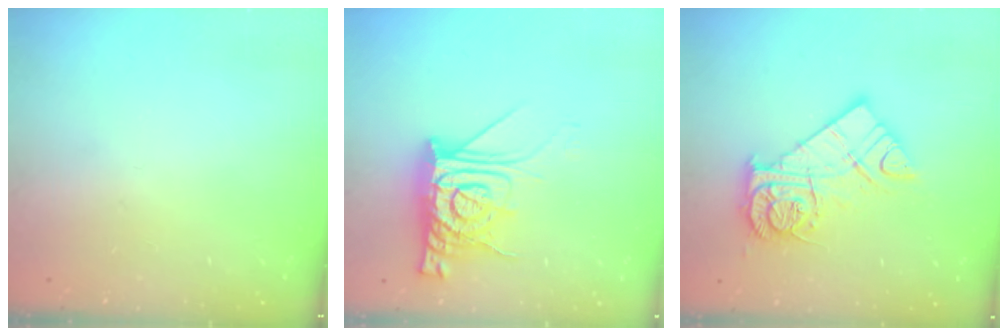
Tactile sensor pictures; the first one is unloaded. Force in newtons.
{"total": 14.6, "press": 14.5, "slide": 1.7}
{"total": 13.4, "press": 13.4, "slide": 1.4}